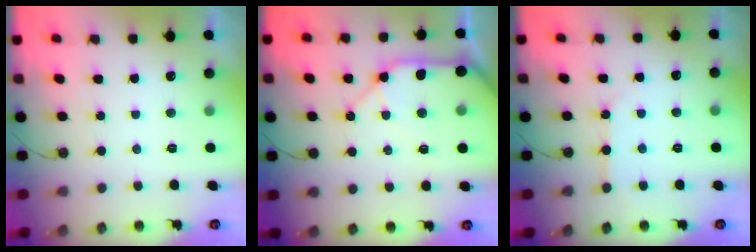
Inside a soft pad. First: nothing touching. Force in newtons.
{"total": 13.4, "press": 13.2, "slide": 1.8}
{"total": 3.1, "press": 3.1, "slide": 0.5}